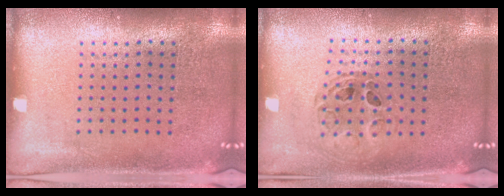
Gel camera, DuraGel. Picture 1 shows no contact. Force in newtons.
{"total": 0.8, "press": 0.8, "slide": 0.0}